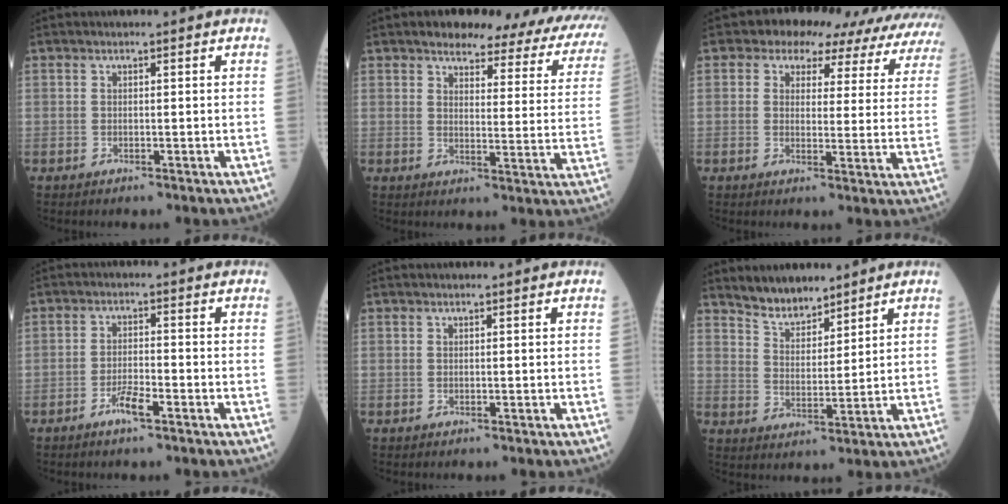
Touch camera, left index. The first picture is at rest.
{"total": 19.7, "force": [16.9, 5.0, 8.8], "torque": [-0.084, -0.040, 0.174]}
{"total": 16.0, "force": [14.3, 6.3, 3.6], "torque": [-0.016, -0.011, 0.126]}
{"total": 3.4, "force": [-2.2, 0.5, 2.6], "torque": [-0.054, -0.001, -0.040]}
{"total": 0.0}
{"total": 6.0, "force": [5.4, 1.9, 1.6], "torque": [-0.039, 0.005, 0.111]}